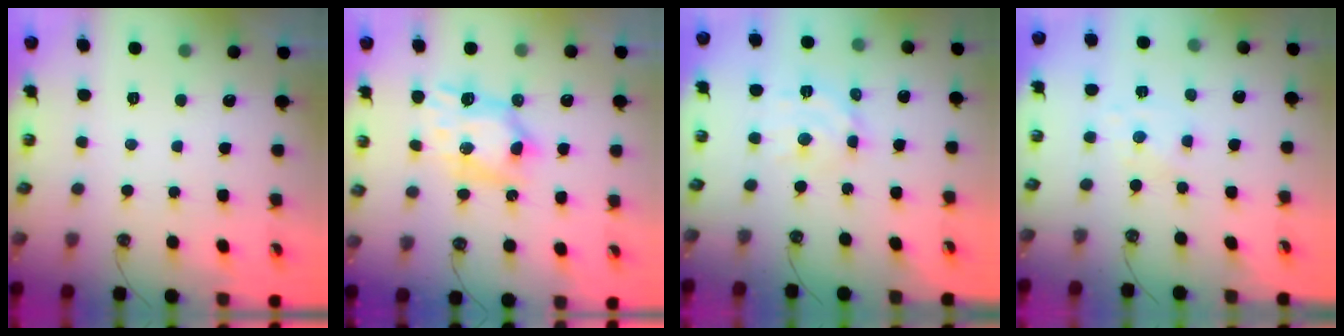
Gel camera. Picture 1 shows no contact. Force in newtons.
{"total": 9.6, "press": 9.6, "slide": 0.5}
{"total": 10.1, "press": 10.1, "slide": 0.7}
{"total": 2.0, "press": 2.0, "slide": 0.3}